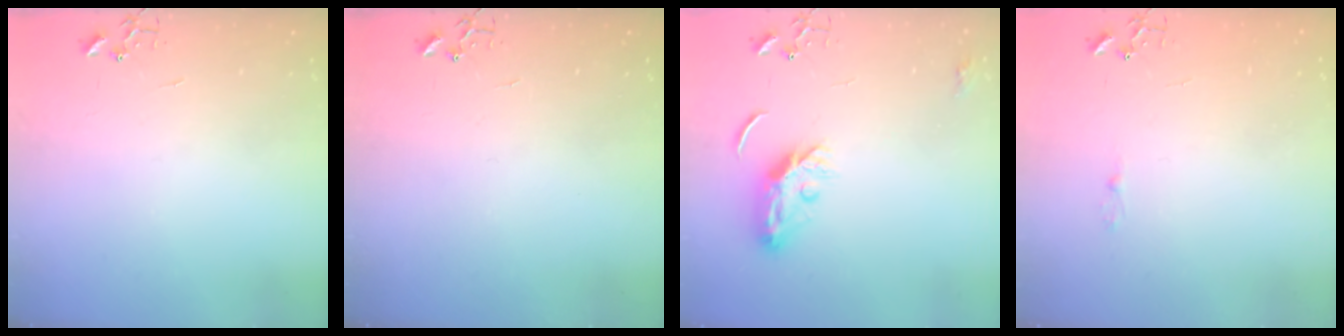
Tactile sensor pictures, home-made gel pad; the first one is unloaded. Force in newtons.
{"total": 0.0}
{"total": 7.7, "press": 7.7, "slide": 0.2}
{"total": 2.5, "press": 2.5, "slide": 0.3}